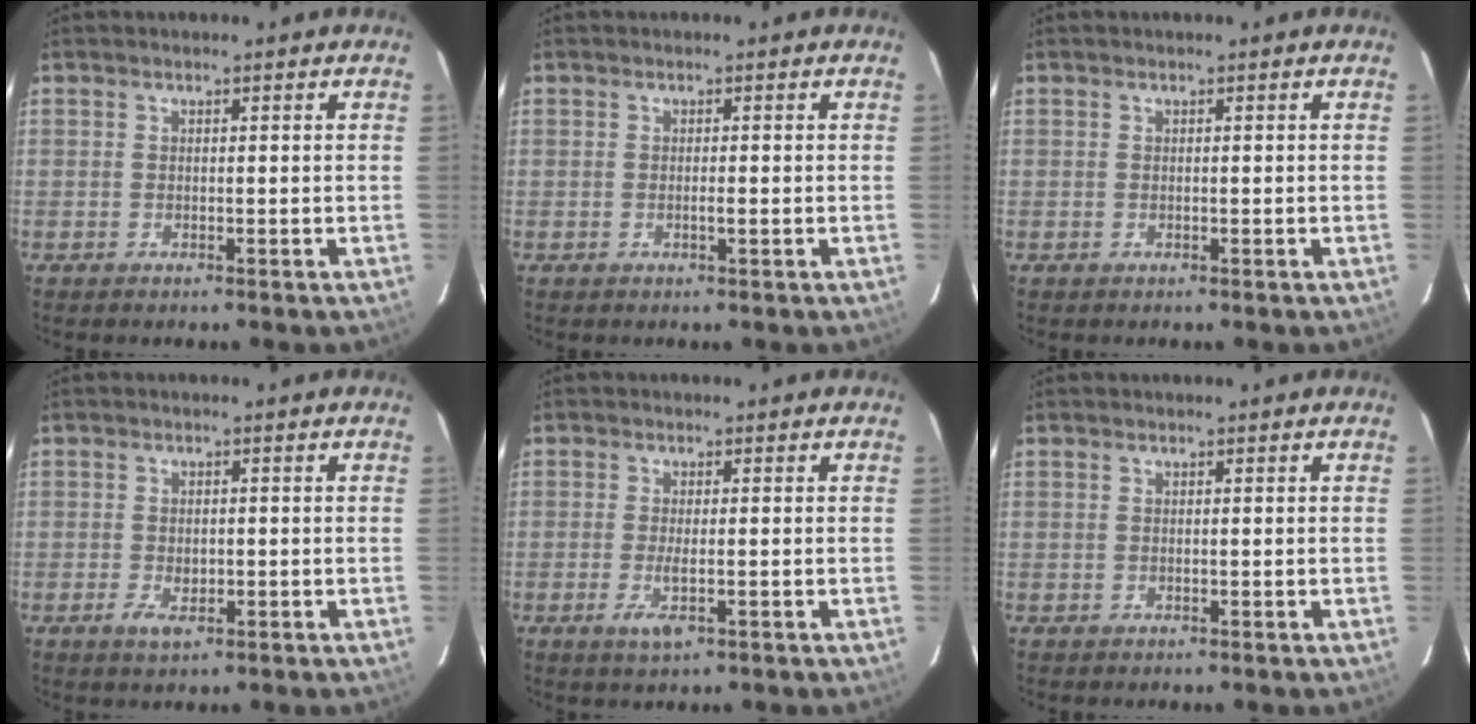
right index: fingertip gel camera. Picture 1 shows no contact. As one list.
[{"total": 0.7, "force": [-0.2, -0.1, 0.7], "torque": [-0.015, 0.000, -0.003]}, {"total": 0.0}, {"total": 2.5, "force": [-0.9, 1.3, 2.0], "torque": [-0.037, 0.001, -0.010]}, {"total": 2.9, "force": [-1.1, 0.5, 2.6], "torque": [-0.052, -0.006, -0.016]}, {"total": 0.0}]